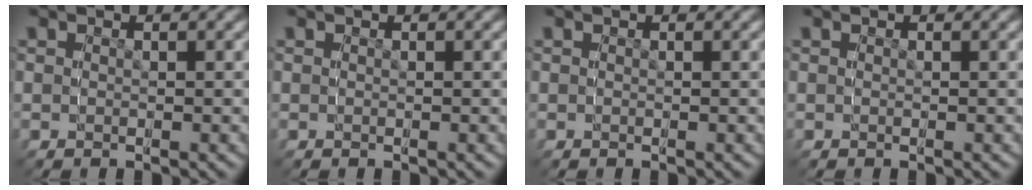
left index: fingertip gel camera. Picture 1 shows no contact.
{"total": 0.0}
{"total": 0.0}
{"total": 0.0}